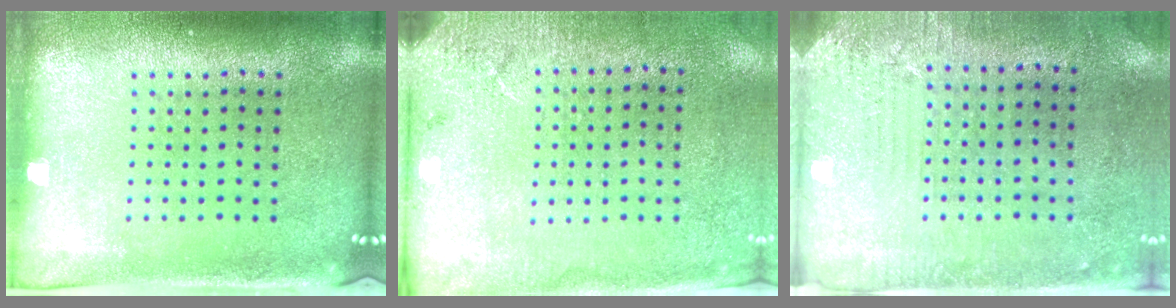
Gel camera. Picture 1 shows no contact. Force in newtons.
{"total": 2.7, "press": 2.2, "slide": 1.5}
{"total": 2.9, "press": 2.4, "slide": 1.6}